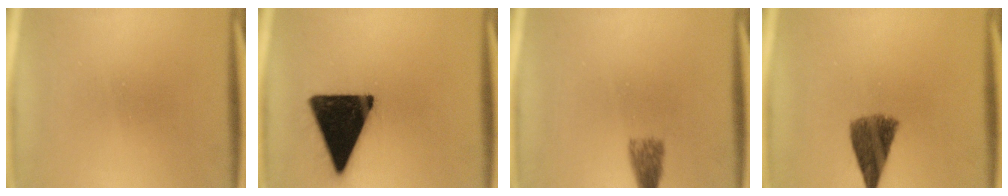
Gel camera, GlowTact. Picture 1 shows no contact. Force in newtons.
{"total": 18.1}
{"total": 2.7}
{"total": 8.8}